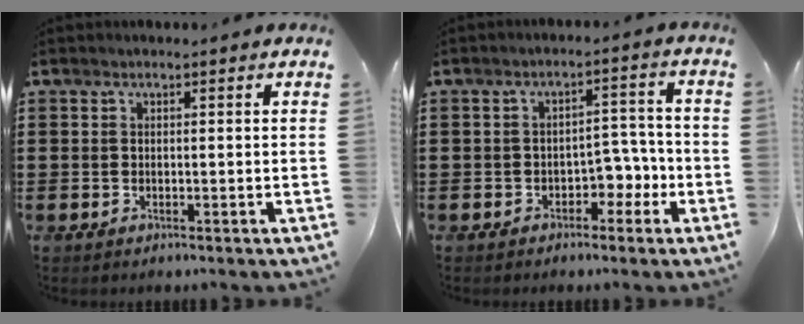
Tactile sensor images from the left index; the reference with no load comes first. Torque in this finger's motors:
{"motor_torque": [0.07, 0.07, 0.15, 0.00]}